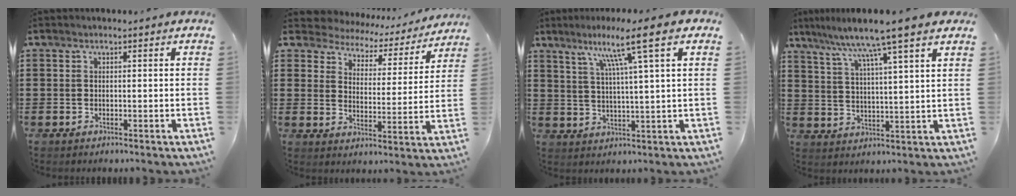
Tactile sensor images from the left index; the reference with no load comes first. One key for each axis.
{"total": 4.1, "fx": 3.9, "fy": 1.1, "fz": 0.0, "tx": -0.029, "ty": -0.029, "tz": 0.061}
{"total": 9.3, "fx": 5.5, "fy": -0.4, "fz": 7.5, "tx": -0.144, "ty": -0.013, "tz": 0.087}
{"total": 7.7, "fx": 6.2, "fy": -1.0, "fz": 4.4, "tx": -0.108, "ty": -0.036, "tz": 0.099}